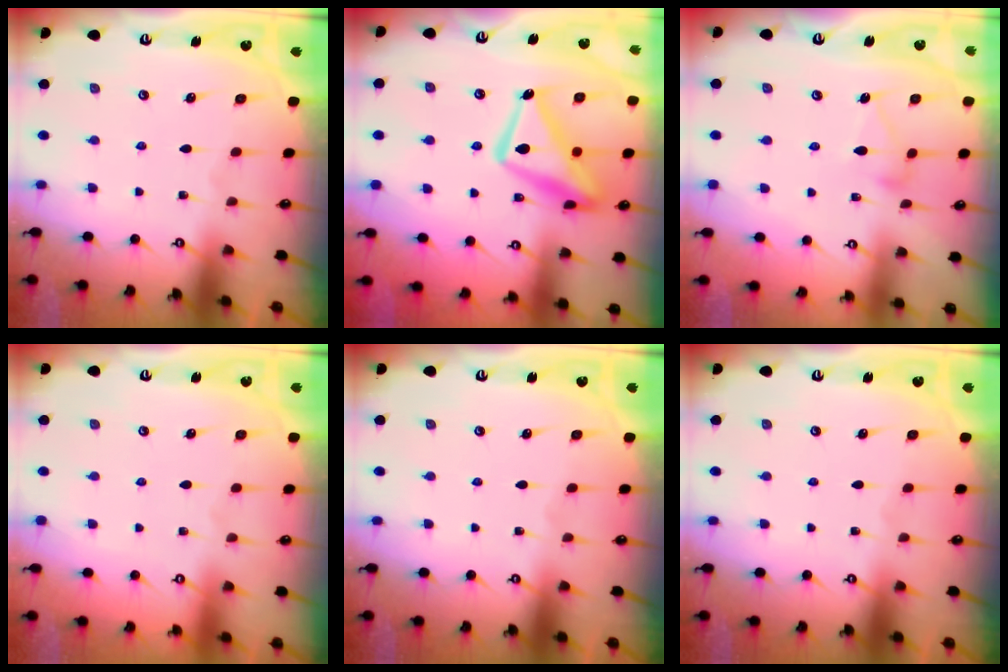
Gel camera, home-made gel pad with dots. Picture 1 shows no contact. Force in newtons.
{"total": 15.4, "press": 15.4, "slide": 1.4}
{"total": 8.2, "press": 8.2, "slide": 0.3}
{"total": 3.8, "press": 3.8, "slide": 0.1}
{"total": 0.0}
{"total": 0.0}